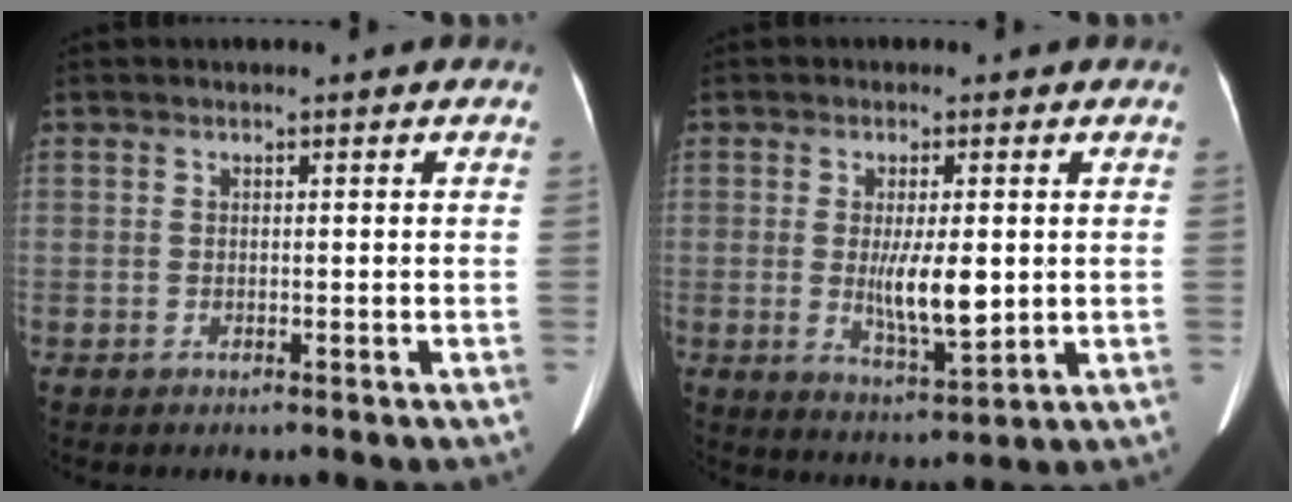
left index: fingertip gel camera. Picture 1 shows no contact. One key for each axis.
{"total": 6.9, "fx": 0.3, "fy": 1.7, "fz": 6.6, "tx": -0.117, "ty": -0.015, "tz": 0.009}